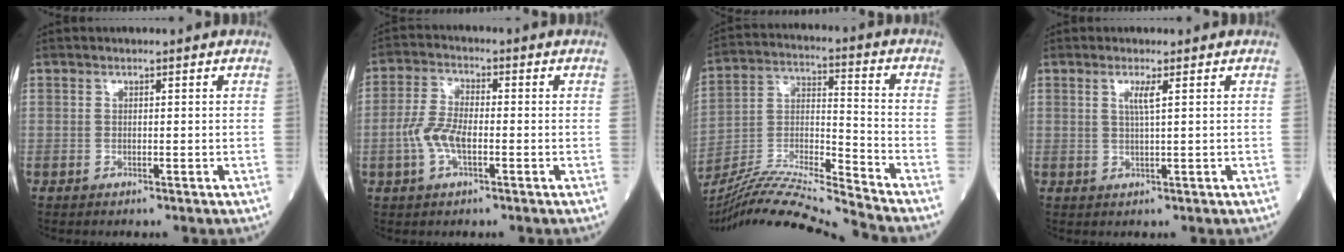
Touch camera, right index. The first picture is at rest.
{"total": 5.9, "force": [-1.5, 2.5, 5.1], "torque": [-0.118, 0.009, -0.032]}
{"total": 17.6, "force": [-16.5, -2.4, 5.9], "torque": [-0.104, 0.003, -0.293]}
{"total": 2.0, "force": [0.7, -0.3, 1.9], "torque": [-0.040, -0.002, 0.013]}